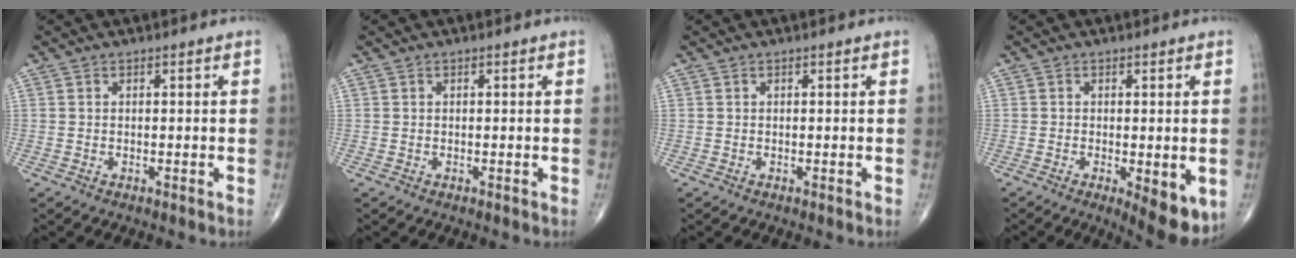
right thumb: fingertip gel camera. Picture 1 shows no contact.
{"total": 0.0}
{"total": 0.0}
{"total": 7.9, "force": [-2.3, 2.7, 7.1], "torque": [-0.090, -0.018, -0.030]}